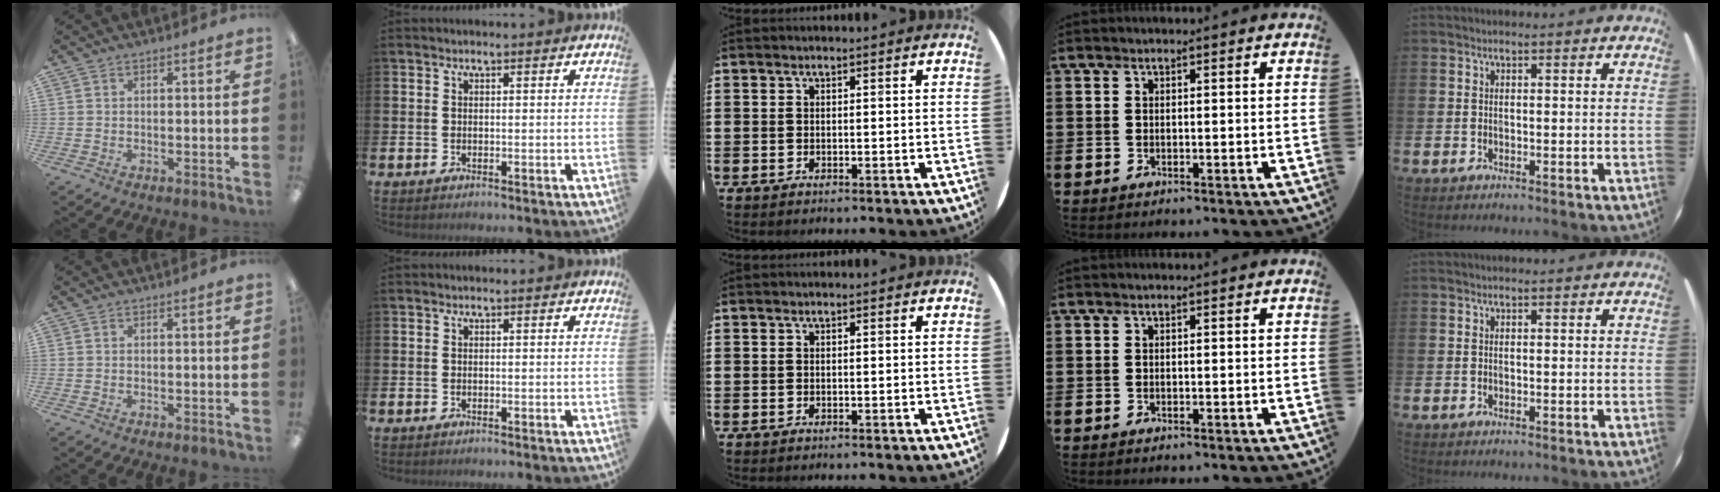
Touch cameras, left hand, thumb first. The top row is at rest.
{}